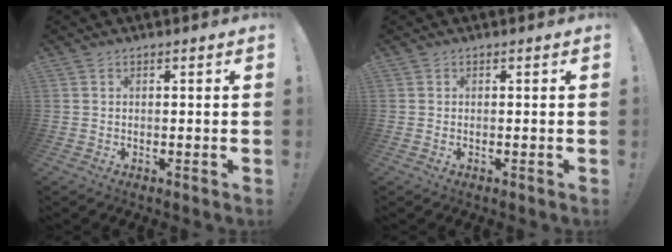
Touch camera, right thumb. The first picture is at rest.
{"total": 0.0}